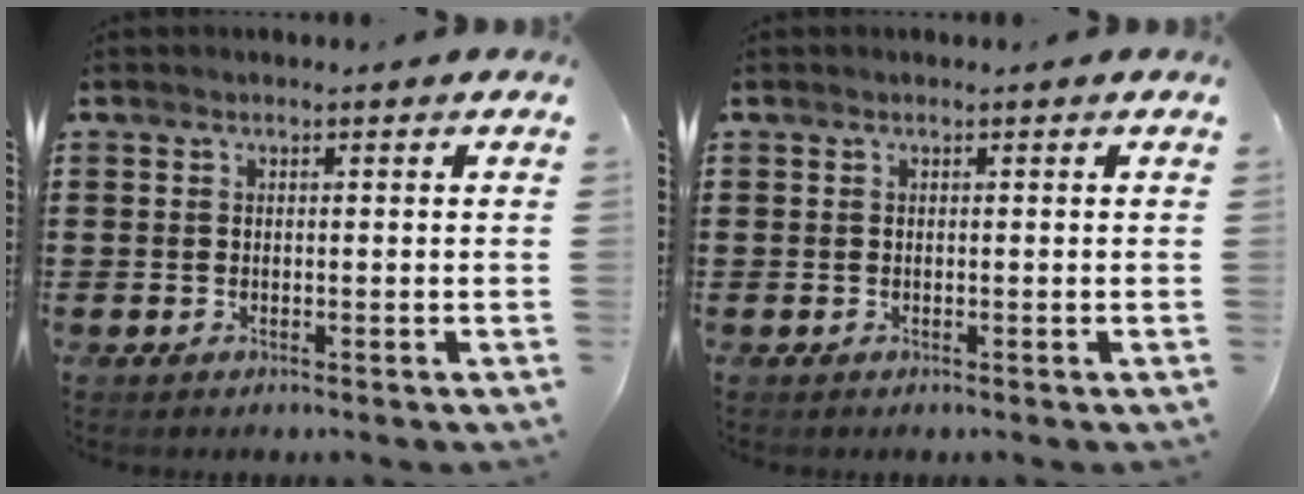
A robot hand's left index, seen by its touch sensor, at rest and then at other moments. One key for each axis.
{"total": 0.0}